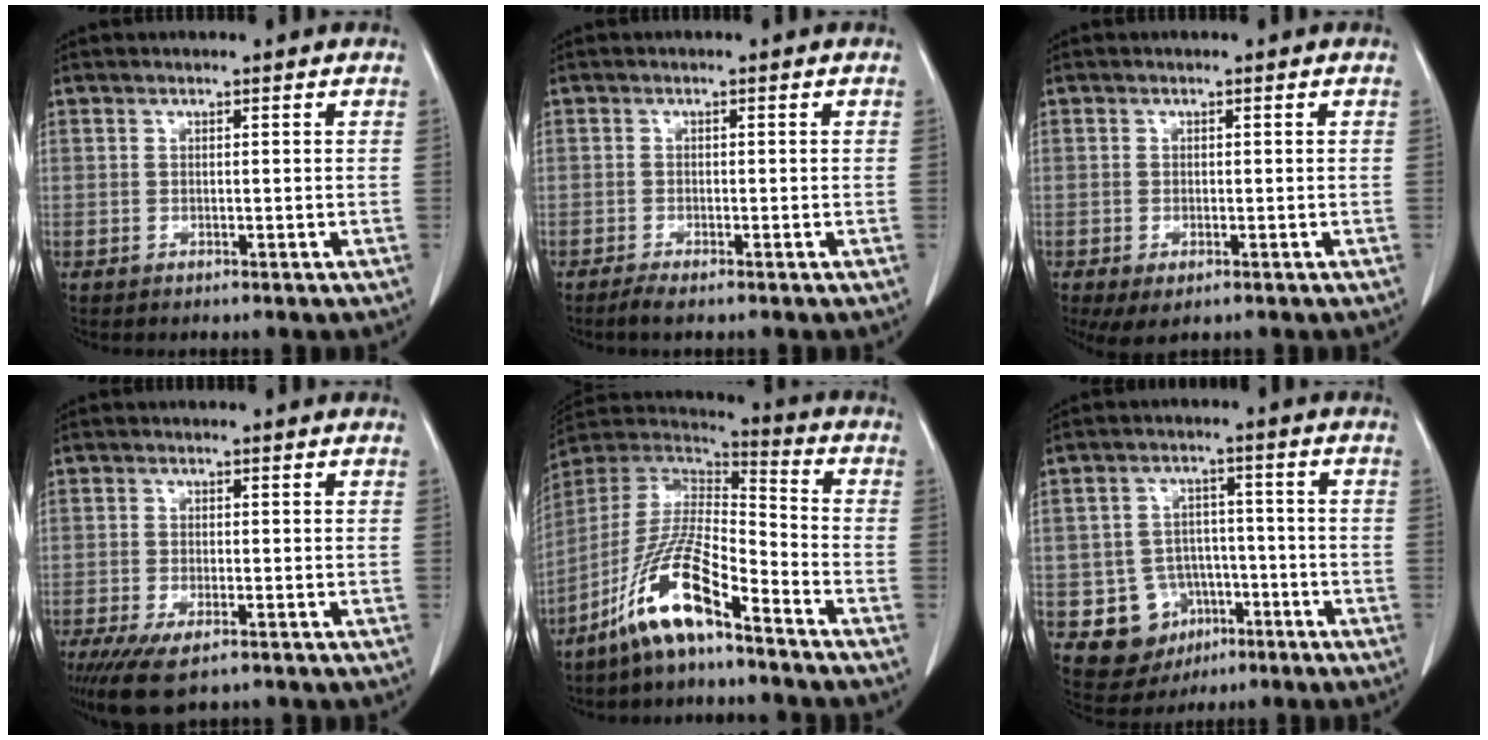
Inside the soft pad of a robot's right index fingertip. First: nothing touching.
{"total": 1.7, "force": [-1.3, 0.0, 1.1], "torque": [-0.028, -0.005, -0.027]}
{"total": 3.4, "force": [-1.7, 1.3, 2.6], "torque": [-0.048, -0.009, -0.021]}
{"total": 7.0, "force": [-4.6, 2.1, 4.9], "torque": [-0.083, -0.017, -0.074]}
{"total": 13.9, "force": [-9.1, 2.2, 10.3], "torque": [-0.213, -0.001, -0.173]}
{"total": 8.6, "force": [-3.3, 7.7, 2.0], "torque": [-0.031, 0.018, -0.039]}